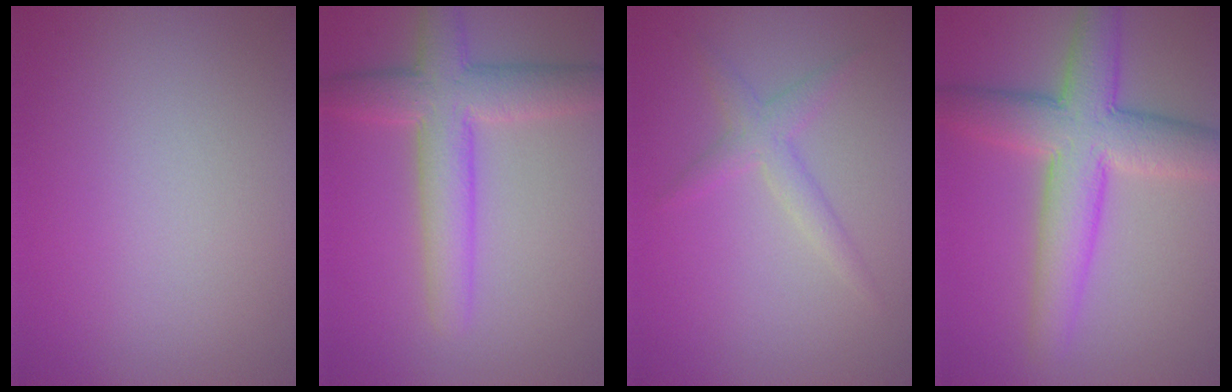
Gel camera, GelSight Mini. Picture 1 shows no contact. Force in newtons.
{"total": 6.1, "press": 6.0, "slide": 0.3}
{"total": 2.1, "press": 2.1, "slide": 0.1}
{"total": 7.9, "press": 7.9, "slide": 0.3}